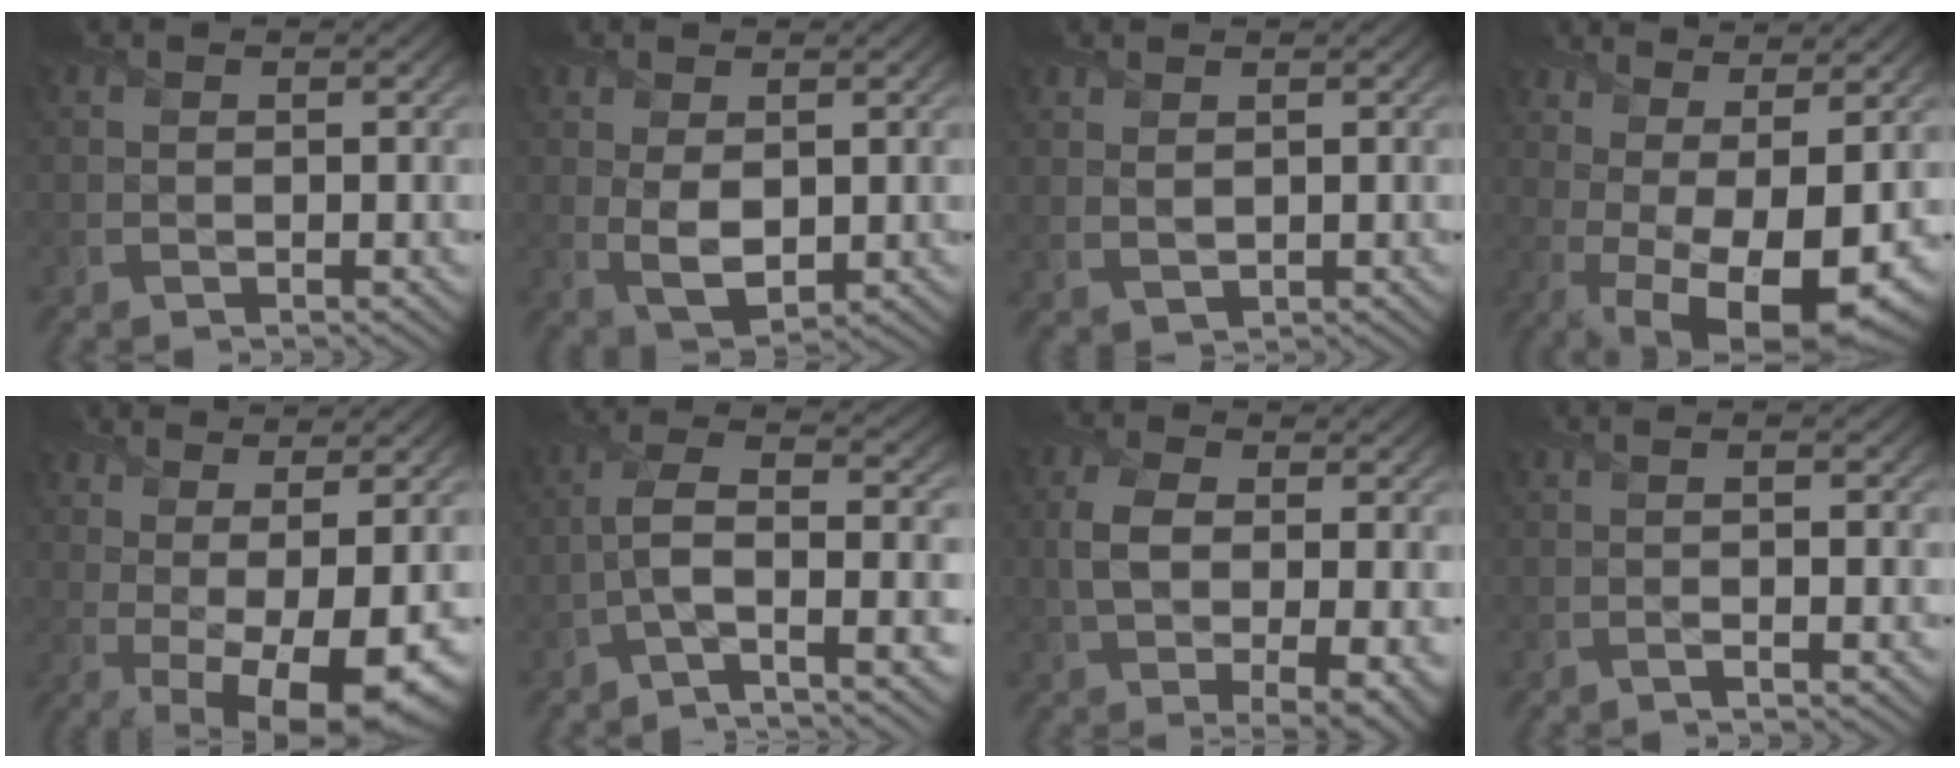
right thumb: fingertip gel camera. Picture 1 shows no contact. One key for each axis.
{"total": 4.5, "fx": 0.4, "fy": 2.6, "fz": 3.6, "tx": -0.084, "ty": -0.008, "tz": 0.015}
{"total": 1.7, "fx": 1.0, "fy": 0.9, "fz": 1.1, "tx": -0.030, "ty": -0.004, "tz": 0.026}
{"total": 14.2, "fx": -0.2, "fy": 5.5, "fz": 13.1, "tx": -0.191, "ty": -0.008, "tz": 0.032}
{"total": 12.0, "fx": -0.2, "fy": 4.1, "fz": 11.3, "tx": -0.139, "ty": 0.018, "tz": 0.029}
{"total": 8.7, "fx": -3.4, "fy": 2.5, "fz": 7.6, "tx": -0.133, "ty": 0.014, "tz": -0.080}
{"total": 9.2, "fx": -0.3, "fy": 4.6, "fz": 8.0, "tx": -0.163, "ty": -0.007, "tz": -0.002}
{"total": 2.5, "fx": 0.0, "fy": 0.4, "fz": 2.4, "tx": -0.039, "ty": 0.002, "tz": -0.007}